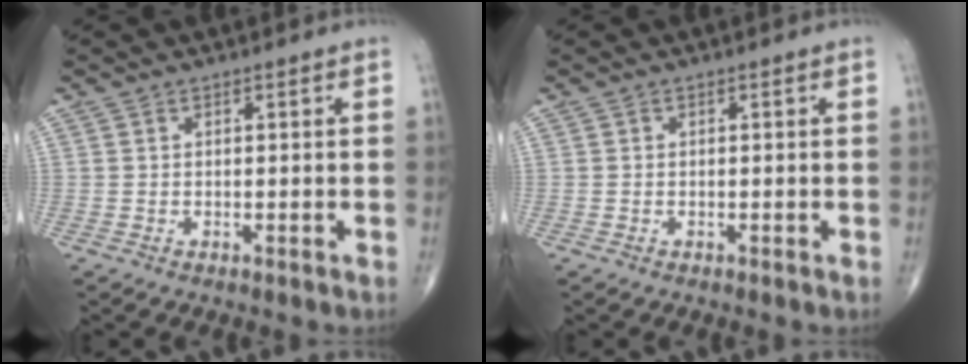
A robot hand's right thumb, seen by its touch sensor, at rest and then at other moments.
{"total": 0.0}